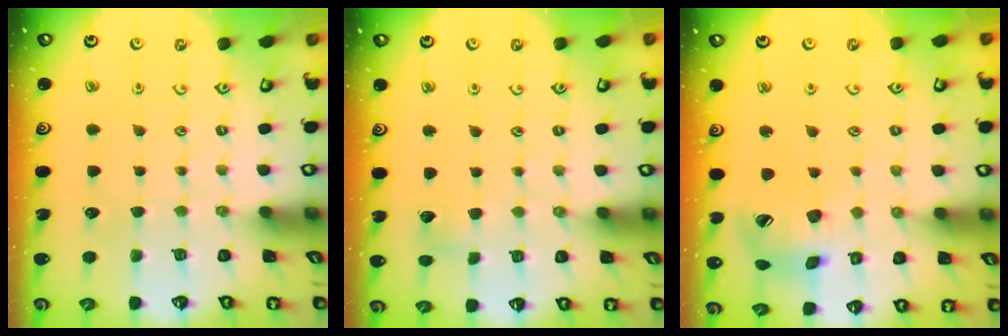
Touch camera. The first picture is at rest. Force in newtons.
{"total": 3.7, "press": 3.7, "slide": 0.5}
{"total": 14.5, "press": 14.4, "slide": 2.2}